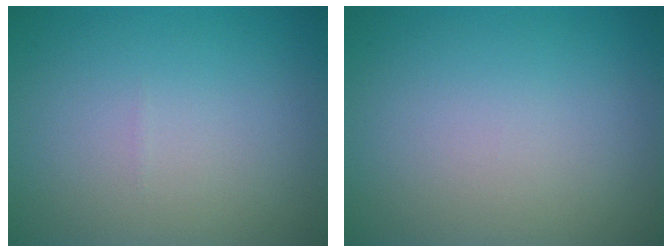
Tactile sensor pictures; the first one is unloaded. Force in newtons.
{"total": 0.0}